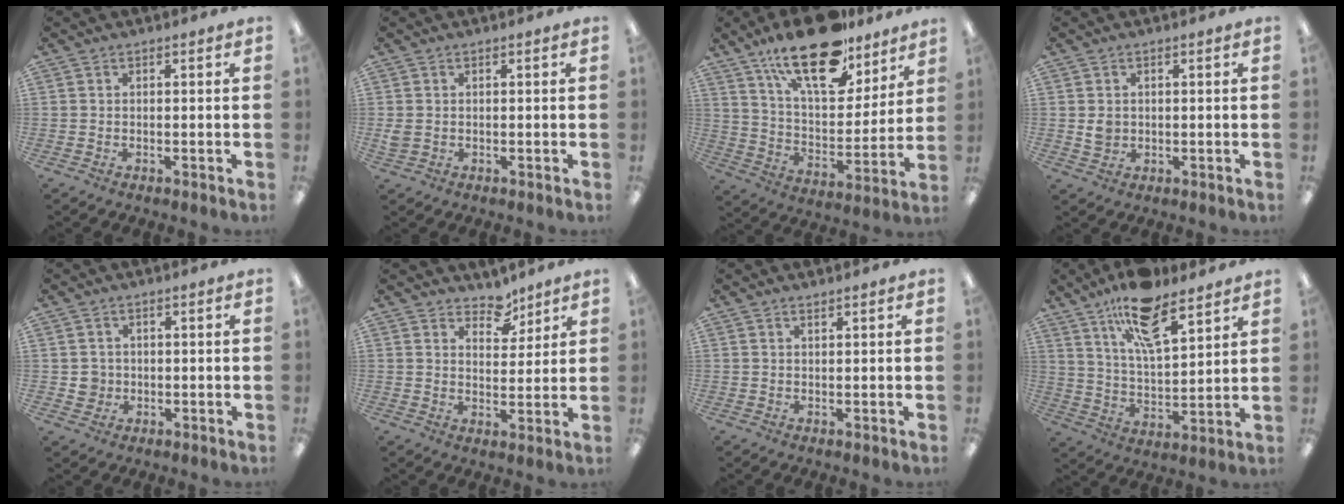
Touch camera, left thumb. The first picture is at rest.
{"total": 1.7, "force": [0.3, 1.3, 0.9], "torque": [-0.019, 0.004, 0.004]}
{"total": 23.0, "force": [16.1, 9.5, 13.4], "torque": [-0.215, -0.091, 0.276]}
{"total": 2.7, "force": [0.6, 2.3, 1.2], "torque": [-0.018, 0.000, 0.009]}
{"total": 2.8, "force": [0.2, 2.8, 0.4], "torque": [-0.005, 0.000, 0.001]}
{"total": 6.9, "force": [5.6, 3.4, 2.0], "torque": [-0.016, -0.034, 0.099]}
{"total": 1.0, "force": [0.9, 0.1, 0.4], "torque": [-0.009, -0.001, 0.016]}
{"total": 15.7, "force": [11.0, 5.4, 9.9], "torque": [-0.168, -0.047, 0.185]}